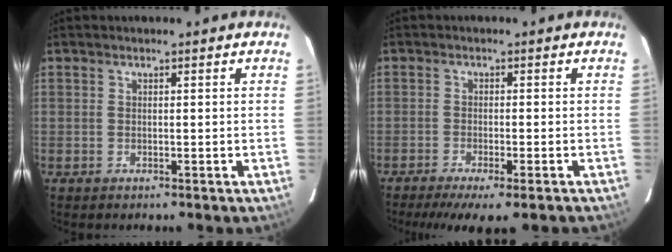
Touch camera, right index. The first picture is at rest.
{"total": 9.3, "force": [-7.1, 1.3, 5.8], "torque": [-0.120, -0.034, -0.111]}